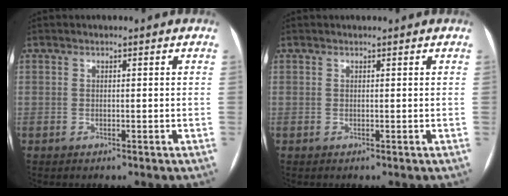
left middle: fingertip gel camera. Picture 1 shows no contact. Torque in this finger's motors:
{"motor_torque": [-0.03, -0.07, 0.01, 0.00]}